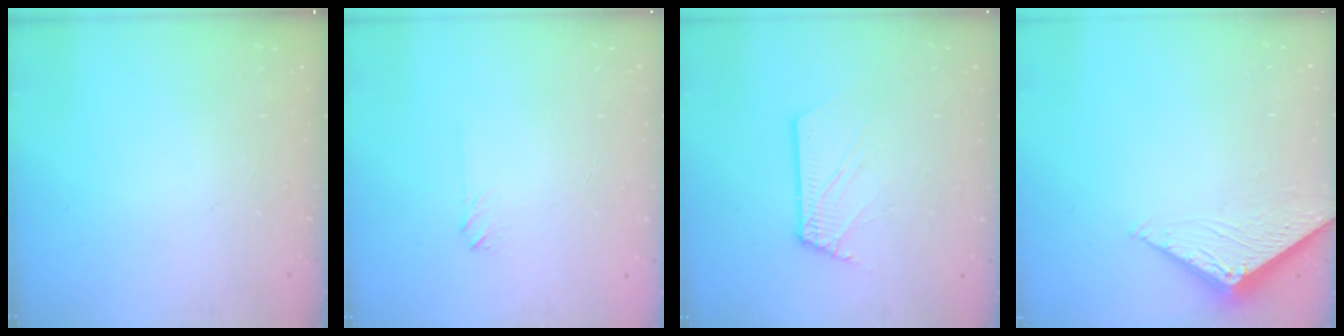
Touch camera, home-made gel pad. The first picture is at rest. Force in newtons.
{"total": 2.0, "press": 2.0, "slide": 0.3}
{"total": 2.5, "press": 2.5, "slide": 0.3}
{"total": 3.1, "press": 3.1, "slide": 0.4}